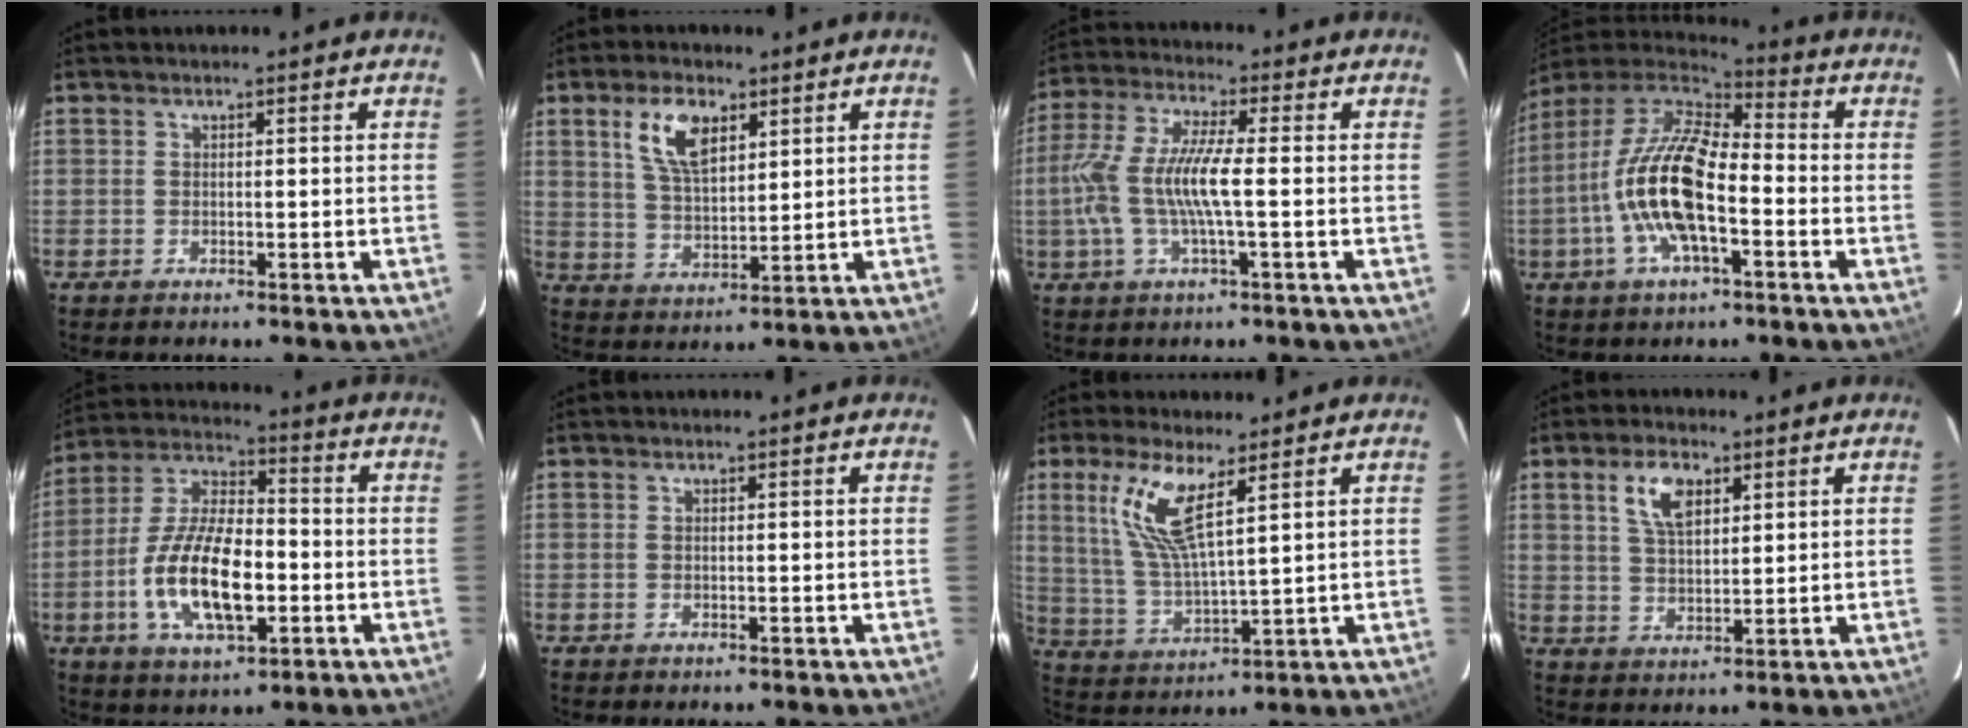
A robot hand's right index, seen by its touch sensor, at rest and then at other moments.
{"total": 8.9, "force": [4.3, 4.3, 6.5], "torque": [-0.124, 0.012, 0.087]}
{"total": 11.3, "force": [-1.4, 1.7, 11.1], "torque": [-0.234, 0.001, -0.025]}
{"total": 17.2, "force": [-4.2, 6.5, 15.4], "torque": [-0.302, -0.001, -0.086]}
{"total": 16.1, "force": [-4.0, 7.2, 13.9], "torque": [-0.282, 0.000, -0.070]}
{"total": 0.0}
{"total": 10.7, "force": [5.4, 2.3, 8.9], "torque": [-0.186, -0.002, 0.116]}
{"total": 6.9, "force": [3.3, 3.4, 5.1], "torque": [-0.094, 0.012, 0.065]}